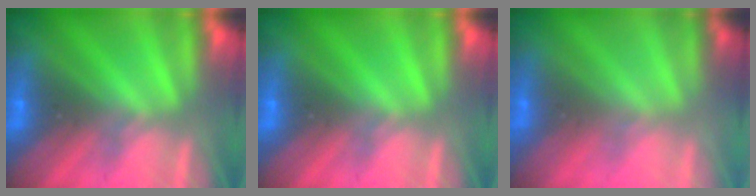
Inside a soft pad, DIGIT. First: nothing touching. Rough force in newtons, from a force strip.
{"total": 0.0}
{"total": 3.1}